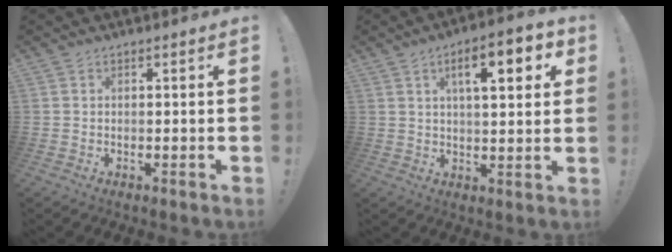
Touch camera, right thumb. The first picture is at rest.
{"total": 11.4, "force": [4.1, 3.5, 10.1], "torque": [-0.151, -0.002, 0.060]}